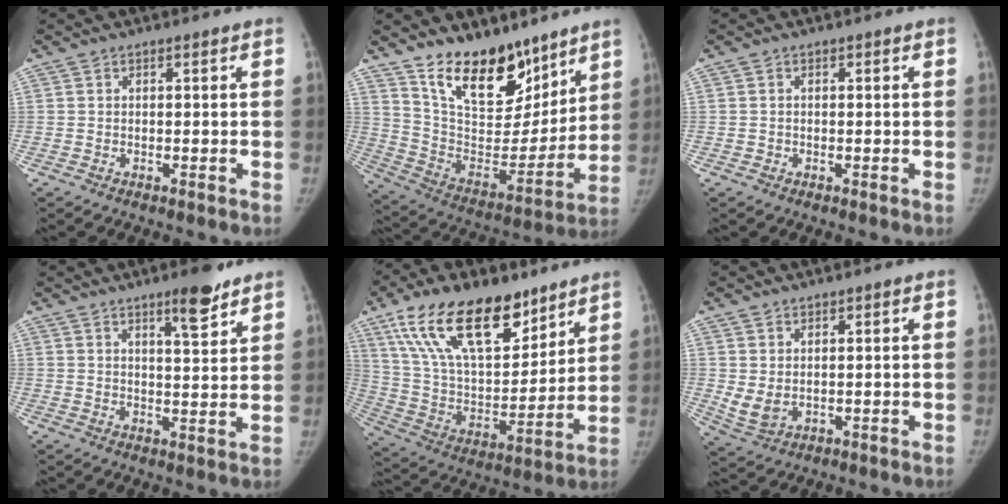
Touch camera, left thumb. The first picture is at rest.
{"total": 20.6, "force": [14.4, 10.1, 10.8], "torque": [-0.124, -0.089, 0.249]}
{"total": 0.7, "force": [-0.3, 0.7, -0.1], "torque": [0.007, 0.005, -0.007]}
{"total": 7.0, "force": [4.9, 1.5, 4.8], "torque": [-0.061, -0.034, 0.073]}
{"total": 25.3, "force": [15.8, 11.9, 15.8], "torque": [-0.246, -0.042, 0.286]}
{"total": 4.2, "force": [0.8, 3.1, 2.8], "torque": [-0.052, -0.016, 0.027]}